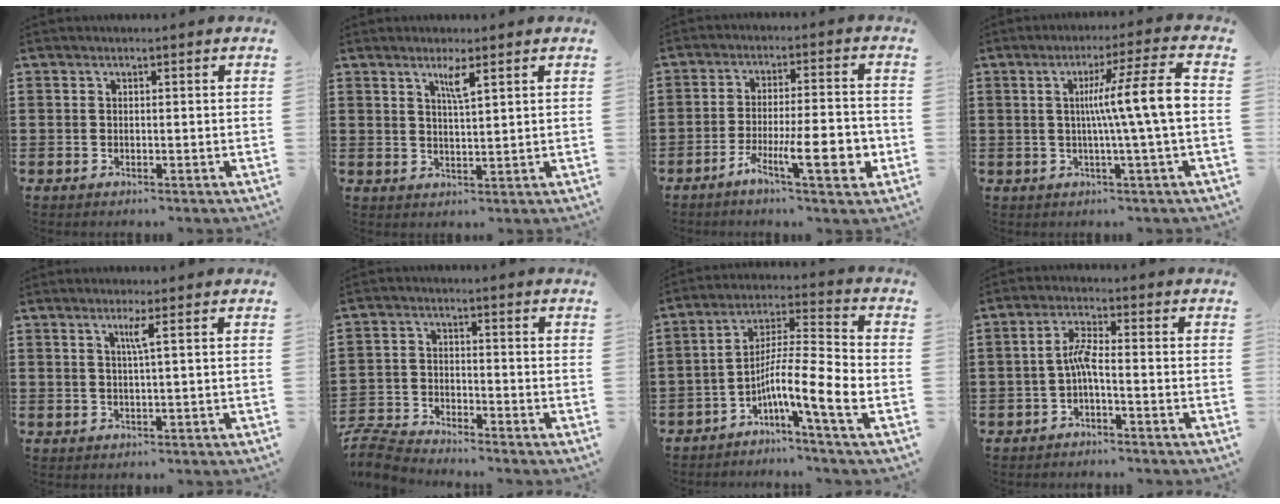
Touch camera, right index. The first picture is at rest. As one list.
[{"total": 3.1, "force": [2.1, 0.7, 2.1], "torque": [-0.031, -0.005, 0.034]}, {"total": 10.6, "force": [-4.1, 2.6, 9.5], "torque": [-0.148, 0.001, -0.069]}, {"total": 10.3, "force": [0.4, -0.2, 10.2], "torque": [-0.177, -0.004, -0.002]}, {"total": 2.4, "force": [0.7, -0.5, 2.2], "torque": [-0.044, -0.007, 0.009]}, {"total": 4.8, "force": [-4.7, 0.4, 0.5], "torque": [-0.037, -0.006, -0.104]}, {"total": 9.4, "force": [-4.2, 0.4, 8.4], "torque": [-0.161, -0.022, -0.085]}, {"total": 3.7, "force": [-1.2, 0.5, 3.4], "torque": [-0.073, 0.002, -0.026]}]